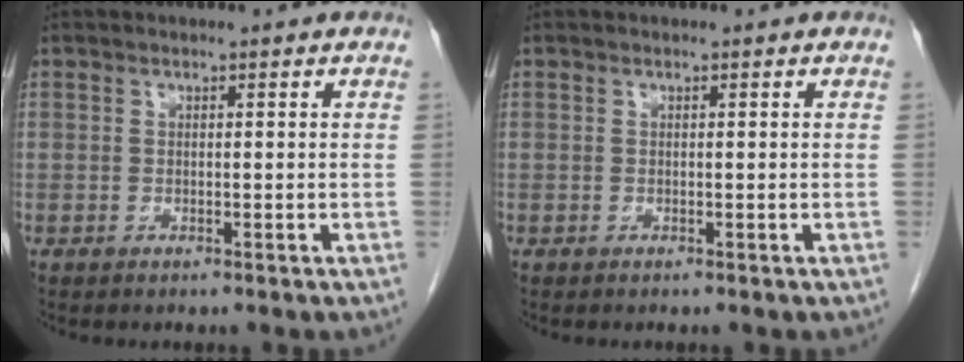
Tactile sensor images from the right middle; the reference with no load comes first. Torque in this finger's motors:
{"motor_torque": [0.26, -0.06, 0.03, 0.01]}